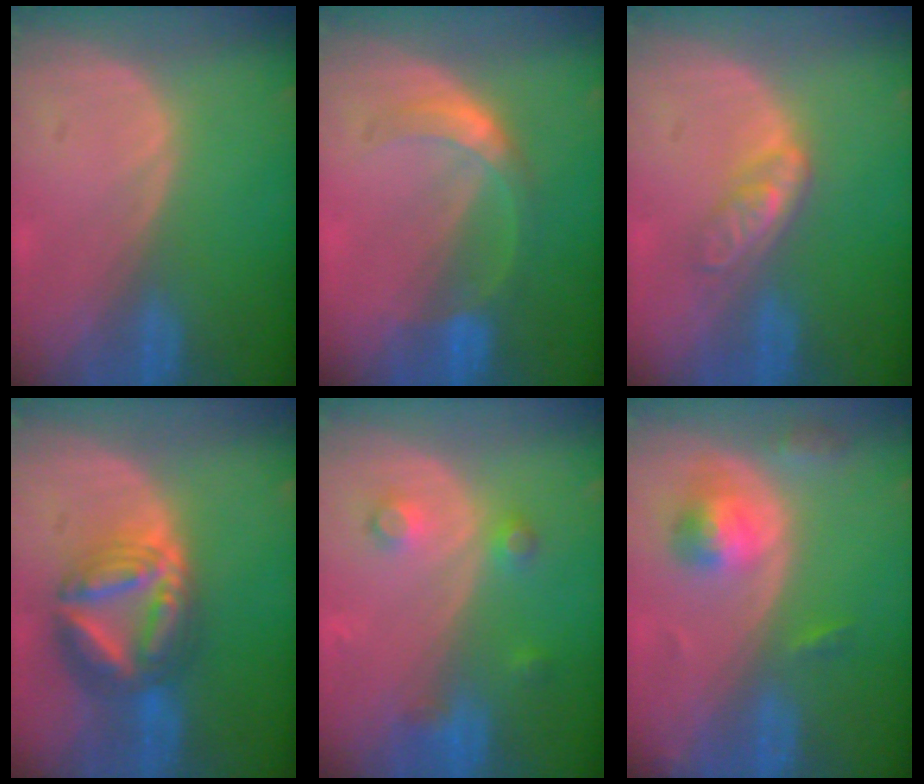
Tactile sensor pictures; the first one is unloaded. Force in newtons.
{"total": 5.6, "press": 5.0, "slide": 2.5}
{"total": 4.7, "press": 3.9, "slide": 2.5}
{"total": 9.1, "press": 9.0, "slide": 0.8}
{"total": 3.8, "press": 3.5, "slide": 1.4}
{"total": 5.3, "press": 4.9, "slide": 2.2}